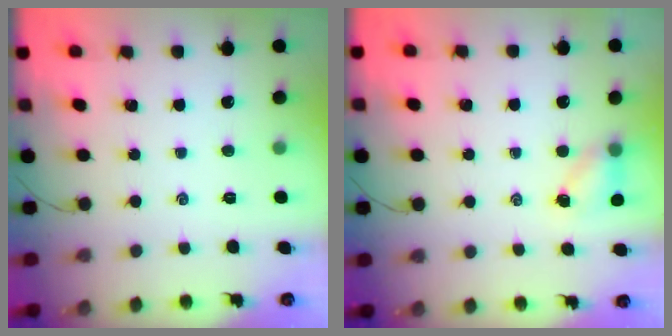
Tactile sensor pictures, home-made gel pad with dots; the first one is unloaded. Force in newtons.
{"total": 4.1, "press": 4.0, "slide": 0.7}